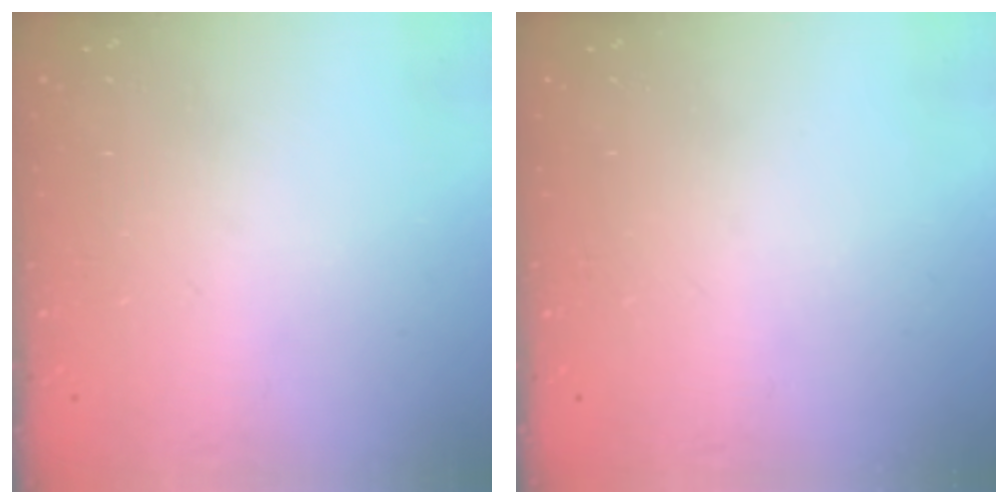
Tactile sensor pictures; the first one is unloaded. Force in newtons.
{"total": 0.0}